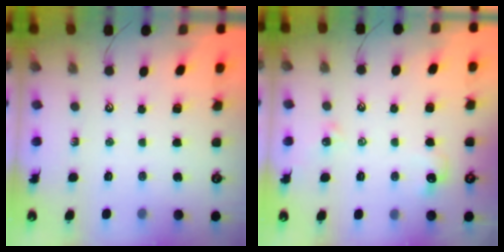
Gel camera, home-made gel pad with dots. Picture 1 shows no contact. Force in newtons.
{"total": 3.8, "press": 3.8, "slide": 0.7}